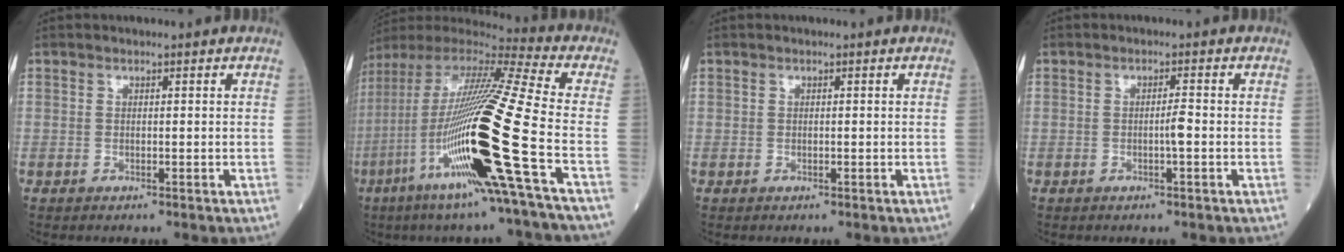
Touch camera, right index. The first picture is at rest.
{"total": 26.3, "force": [-8.0, -0.6, 25.0], "torque": [-0.490, -0.043, -0.162]}
{"total": 0.0}
{"total": 1.6, "force": [-0.5, -0.1, 1.5], "torque": [-0.026, 0.001, -0.009]}